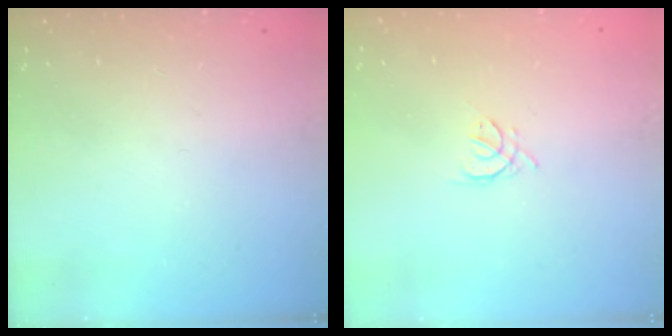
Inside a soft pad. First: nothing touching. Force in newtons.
{"total": 2.4, "press": 2.3, "slide": 0.6}